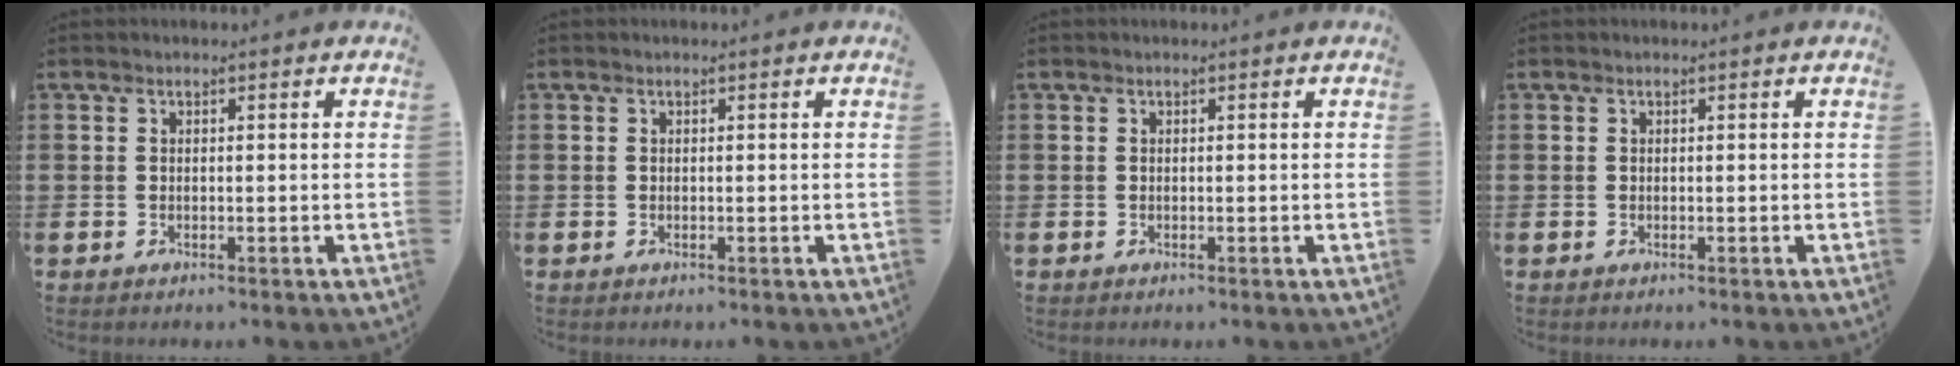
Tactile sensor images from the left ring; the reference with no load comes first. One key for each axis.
{"total": 0.0}
{"total": 0.0}
{"total": 0.0}